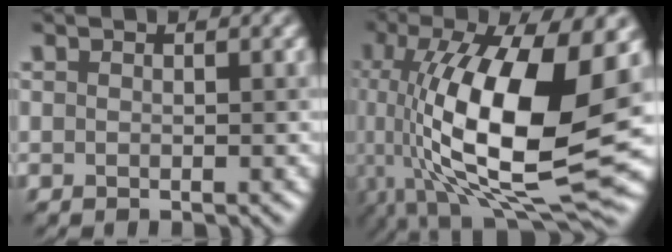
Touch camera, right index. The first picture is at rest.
{"total": 15.7, "force": [0.2, 6.1, 14.4], "torque": [-0.266, -0.003, 0.003]}